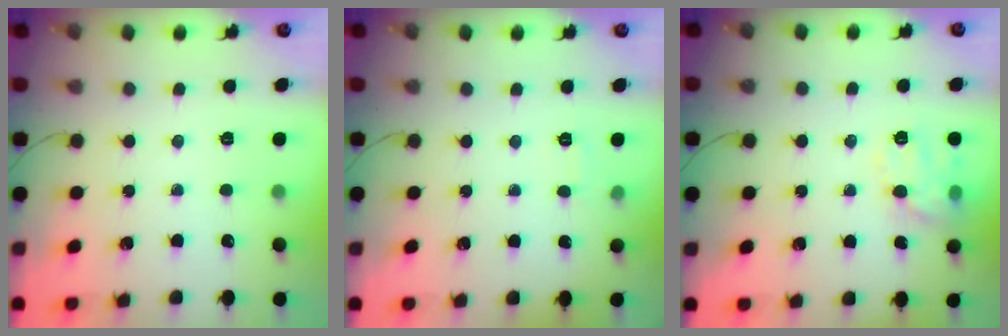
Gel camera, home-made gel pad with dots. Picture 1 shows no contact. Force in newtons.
{"total": 2.0, "press": 1.7, "slide": 1.0}
{"total": 11.4, "press": 11.4, "slide": 0.5}